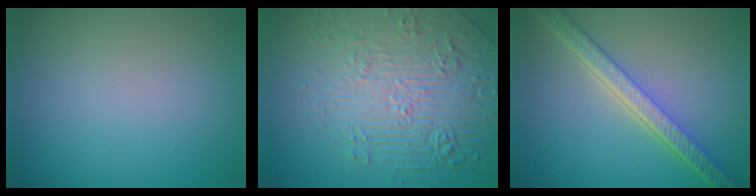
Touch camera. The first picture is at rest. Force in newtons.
{"total": 6.9, "press": 5.6, "slide": 4.0}
{"total": 5.7, "press": 4.4, "slide": 3.6}